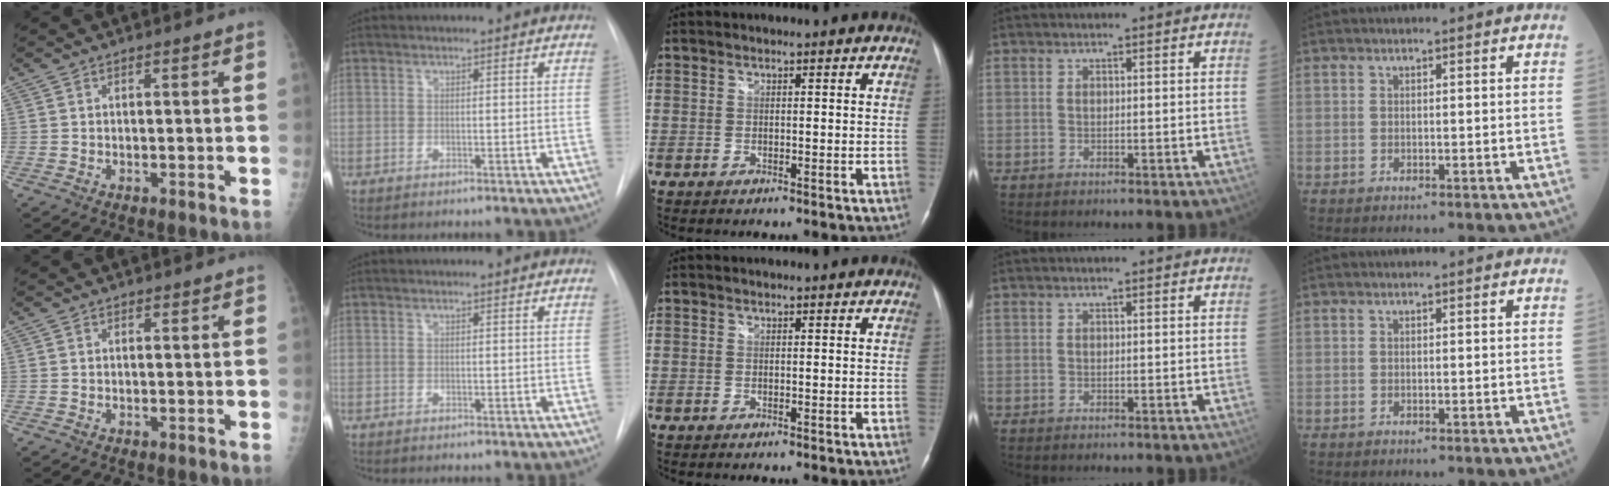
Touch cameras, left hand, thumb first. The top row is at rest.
{}